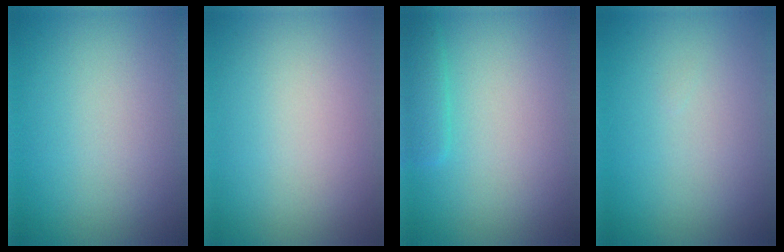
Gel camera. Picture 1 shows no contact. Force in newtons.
{"total": 0.0}
{"total": 1.4, "press": 1.4, "slide": 0.1}
{"total": 0.0}